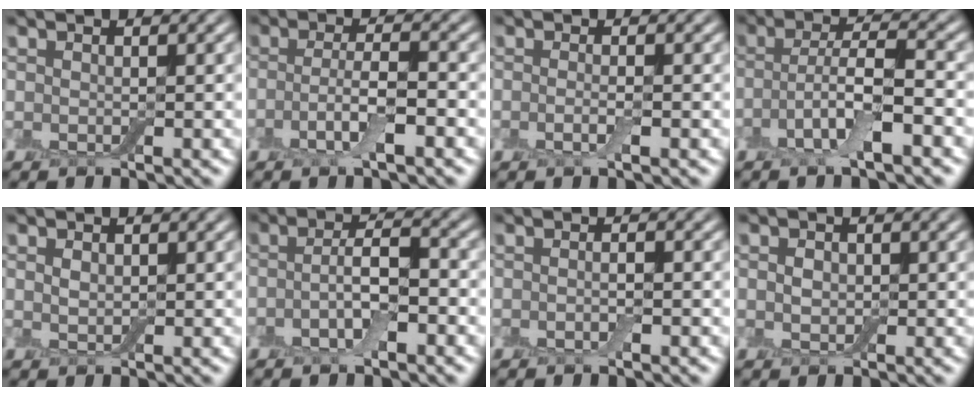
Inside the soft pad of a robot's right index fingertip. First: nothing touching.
{"total": 3.6, "force": [-1.3, 0.8, 3.3], "torque": [-0.064, 0.003, -0.029]}
{"total": 1.3, "force": [-0.5, 0.2, 1.2], "torque": [-0.025, -0.006, -0.011]}
{"total": 5.1, "force": [-1.9, 1.2, 4.5], "torque": [-0.091, 0.006, -0.042]}
{"total": 1.0, "force": [0.3, 0.7, 0.6], "torque": [-0.014, 0.000, 0.008]}
{"total": 3.6, "force": [-1.2, 1.1, 3.2], "torque": [-0.063, 0.004, -0.027]}
{"total": 0.9, "force": [-0.4, 0.1, 0.8], "torque": [-0.015, -0.001, -0.007]}
{"total": 1.4, "force": [0.1, 1.1, 0.8], "torque": [-0.016, 0.002, -0.001]}